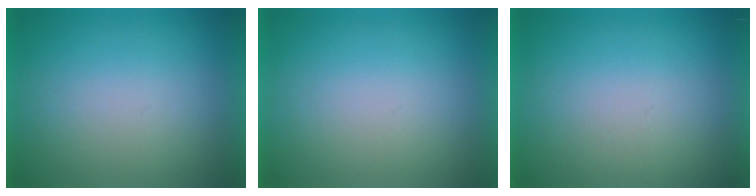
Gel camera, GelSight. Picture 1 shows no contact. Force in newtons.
{"total": 1.1}
{"total": 1.5}